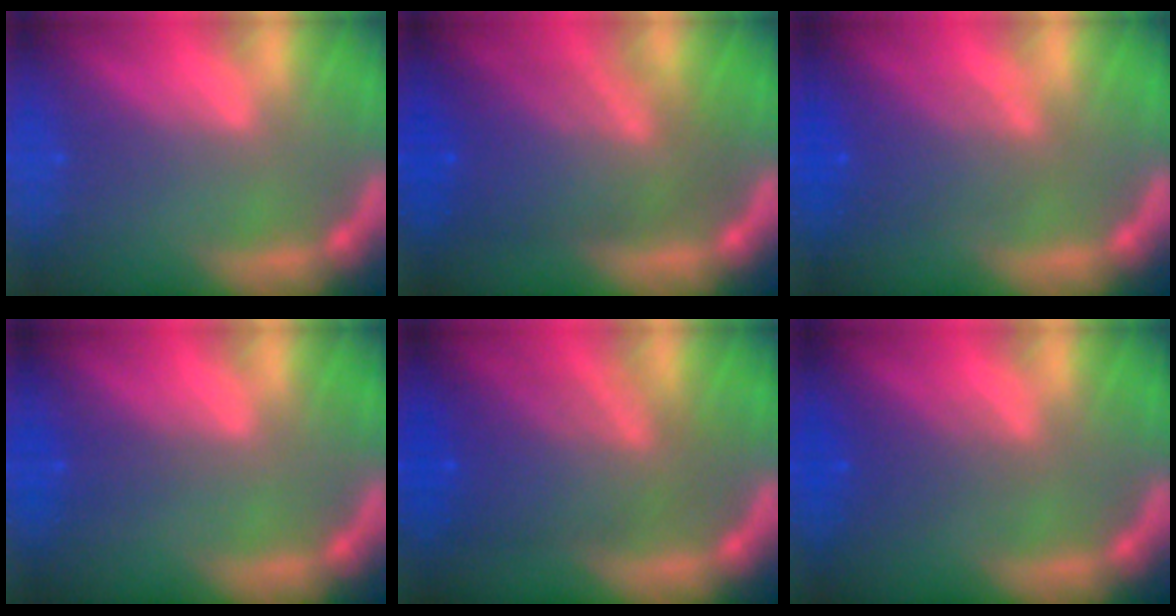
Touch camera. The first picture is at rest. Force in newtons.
{"total": 8.5}
{"total": 4.6}
{"total": 1.0}
{"total": 7.1}
{"total": 2.5}